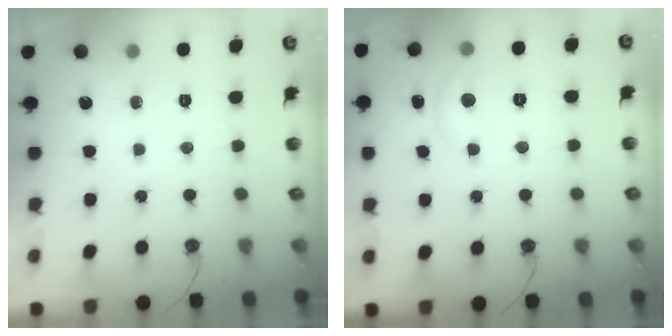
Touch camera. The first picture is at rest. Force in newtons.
{"total": 0.8, "press": 0.7, "slide": 0.4}